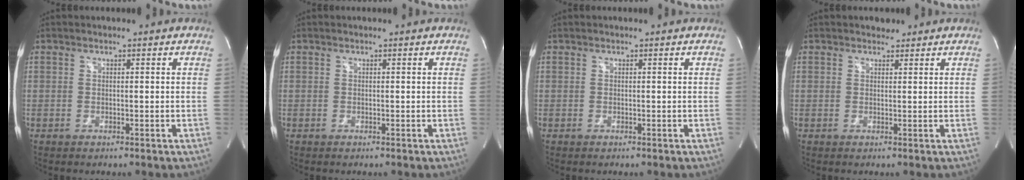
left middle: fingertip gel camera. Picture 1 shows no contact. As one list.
[{"total": 0.0}, {"total": 0.0}, {"total": 1.5, "force": [1.2, 0.9, 0.2], "torque": [-0.004, 0.002, 0.015]}]